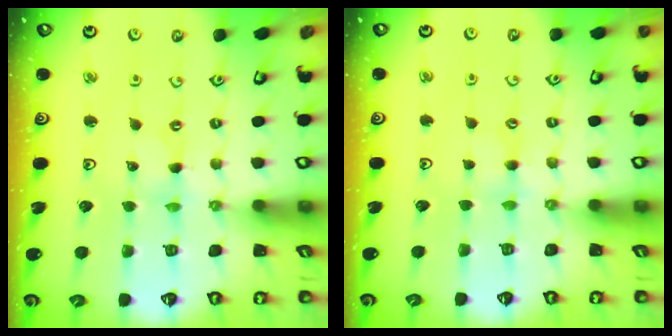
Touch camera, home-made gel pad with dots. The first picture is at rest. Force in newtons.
{"total": 2.0, "press": 2.0, "slide": 0.2}